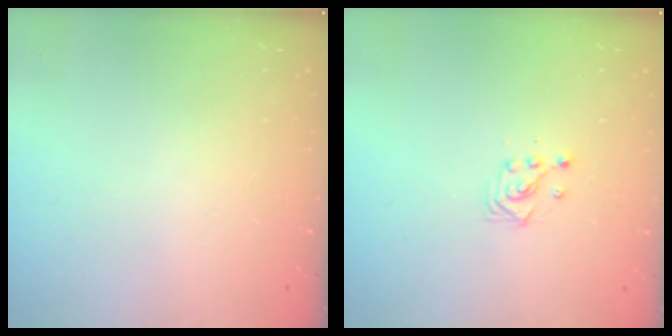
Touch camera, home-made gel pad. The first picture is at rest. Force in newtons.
{"total": 3.3, "press": 3.3, "slide": 0.2}